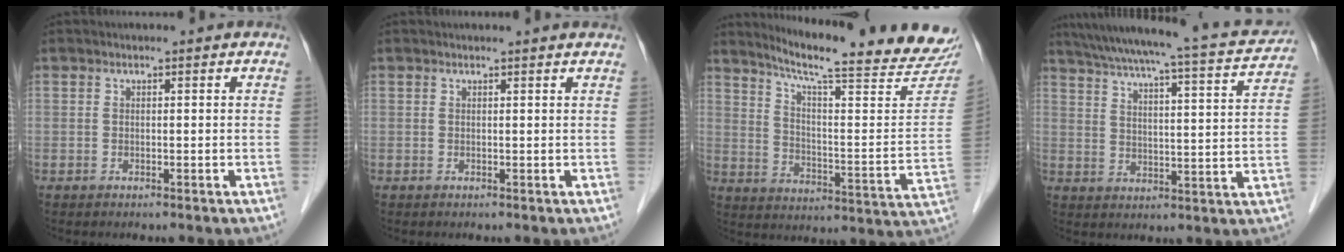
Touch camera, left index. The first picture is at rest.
{"total": 1.8, "force": [1.7, -0.3, 0.4], "torque": [-0.017, 0.002, 0.018]}
{"total": 25.7, "force": [22.8, 1.9, 11.6], "torque": [-0.177, -0.078, 0.294]}
{"total": 21.4, "force": [19.1, 1.7, 9.5], "torque": [-0.155, -0.008, 0.249]}